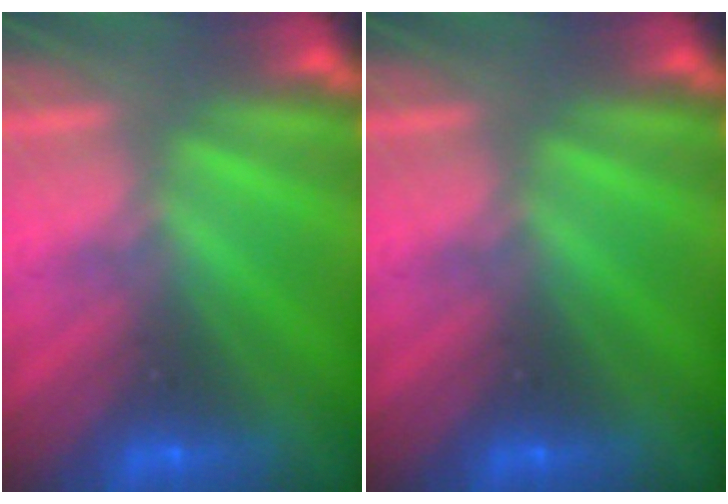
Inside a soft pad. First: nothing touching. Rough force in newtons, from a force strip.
{"total": 0.0}